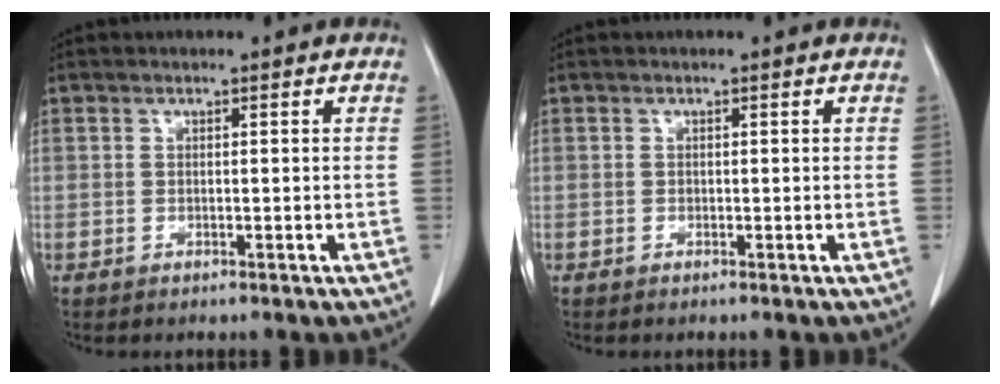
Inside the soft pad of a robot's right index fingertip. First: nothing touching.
{"total": 0.0}